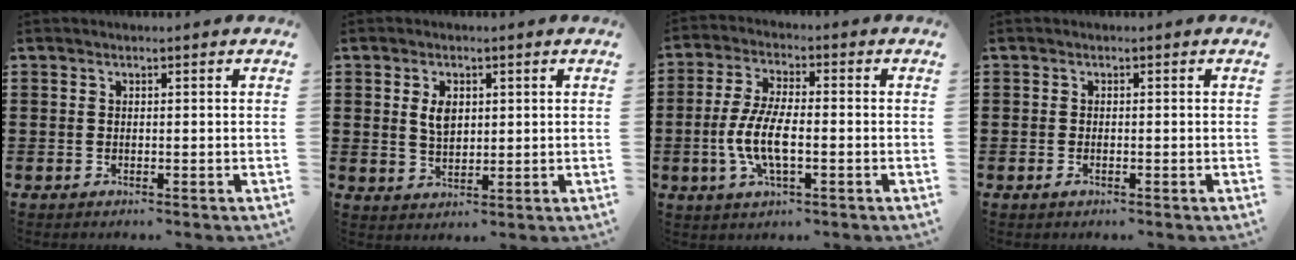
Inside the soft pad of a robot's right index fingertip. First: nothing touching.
{"total": 3.7, "force": [1.0, 2.2, 2.8], "torque": [-0.054, 0.005, 0.016]}
{"total": 7.7, "force": [-1.8, 2.6, 7.0], "torque": [-0.161, -0.013, -0.041]}
{"total": 0.5, "force": [-0.3, 0.1, 0.4], "torque": [-0.009, -0.006, -0.004]}